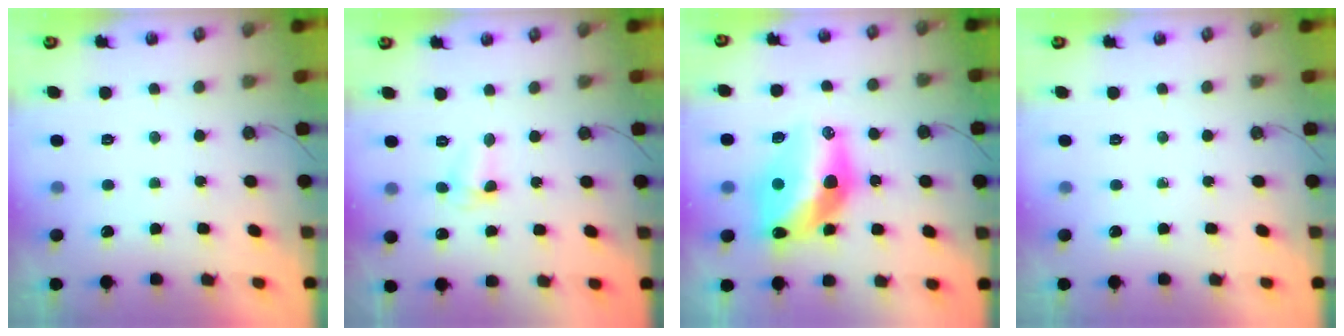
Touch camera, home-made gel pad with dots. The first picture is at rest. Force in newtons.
{"total": 2.9, "press": 2.9, "slide": 0.3}
{"total": 17.1, "press": 16.9, "slide": 2.7}
{"total": 0.0}